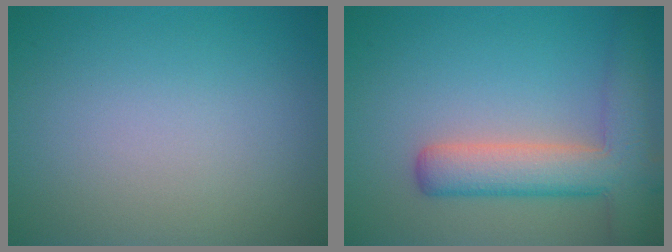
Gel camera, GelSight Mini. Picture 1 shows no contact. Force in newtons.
{"total": 6.3, "press": 6.3, "slide": 0.3}